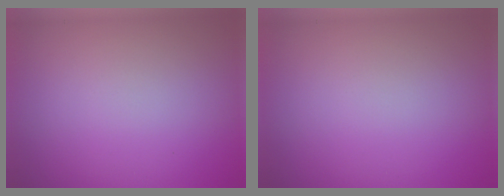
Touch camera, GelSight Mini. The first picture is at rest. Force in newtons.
{"total": 0.0}